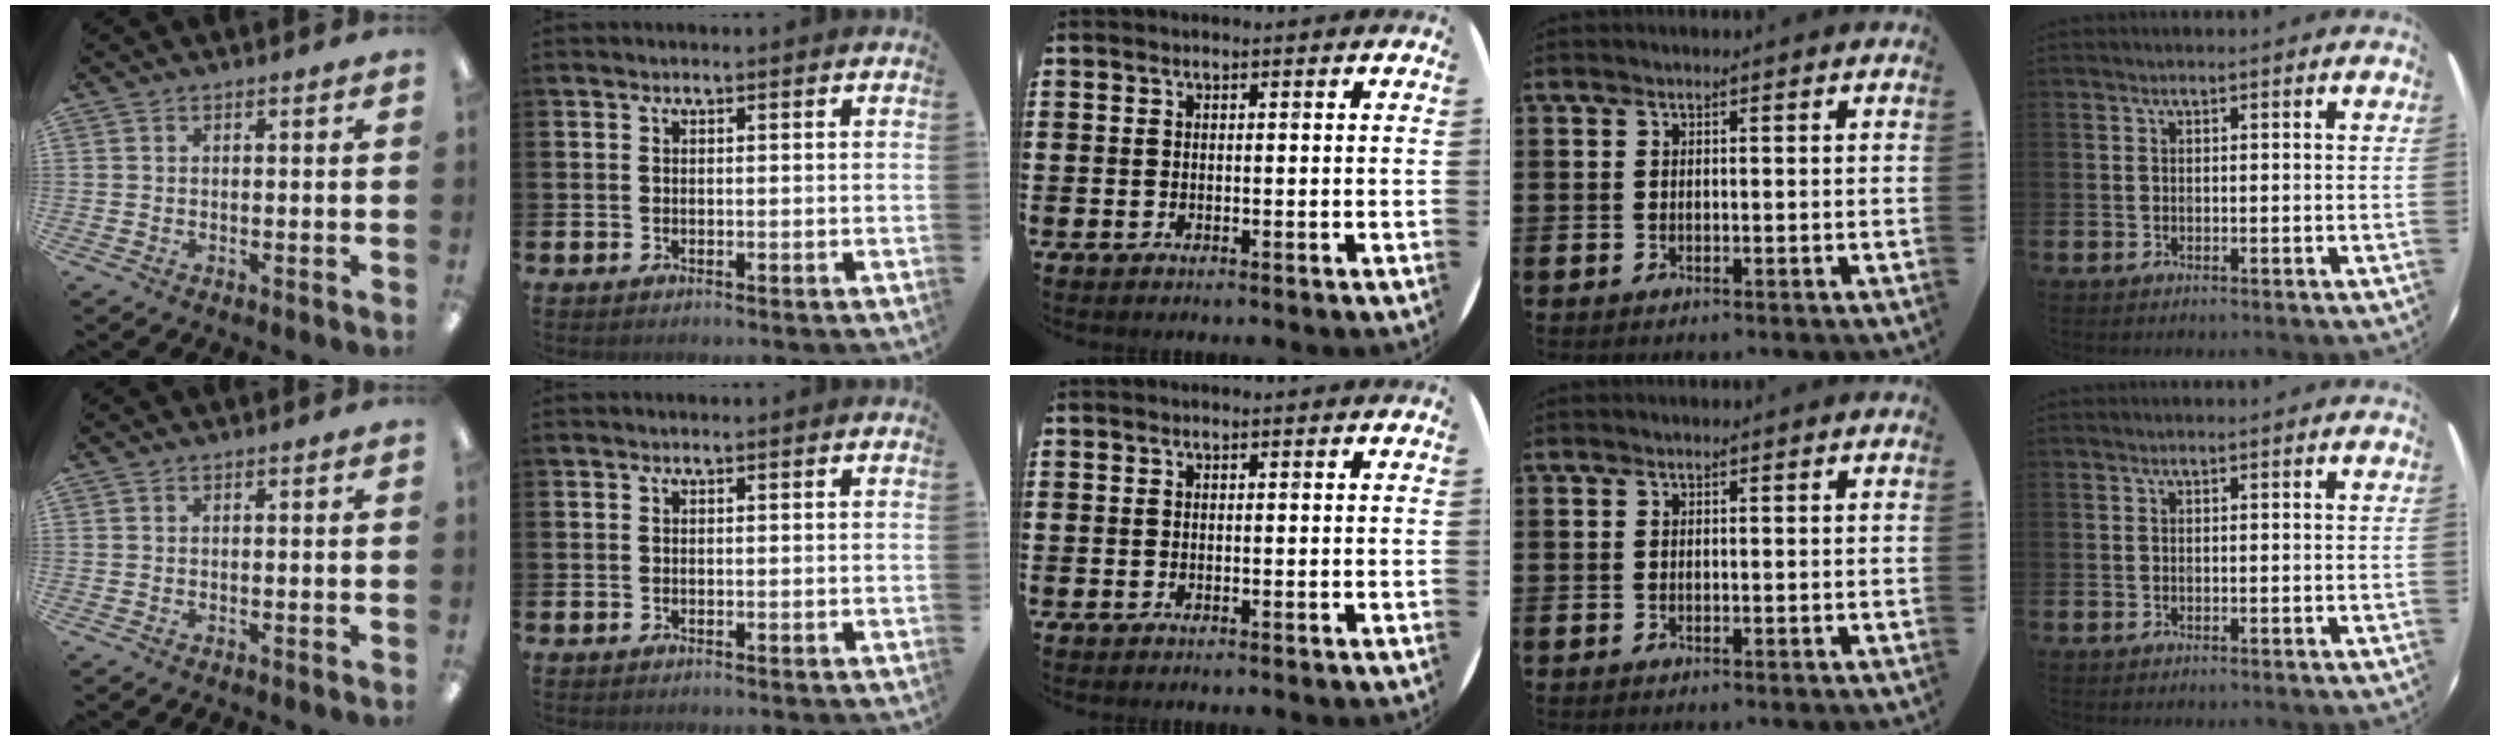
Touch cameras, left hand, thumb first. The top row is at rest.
{}